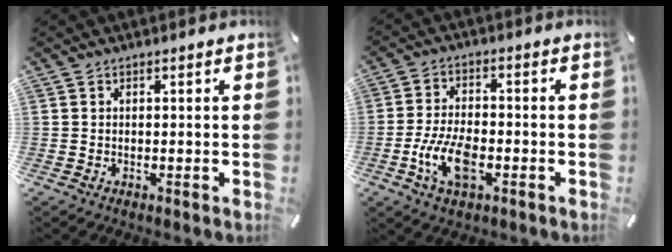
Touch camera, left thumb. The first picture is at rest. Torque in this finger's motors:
{"motor_torque": [0.66, 0.80, 0.84, -0.05, 0.21]}